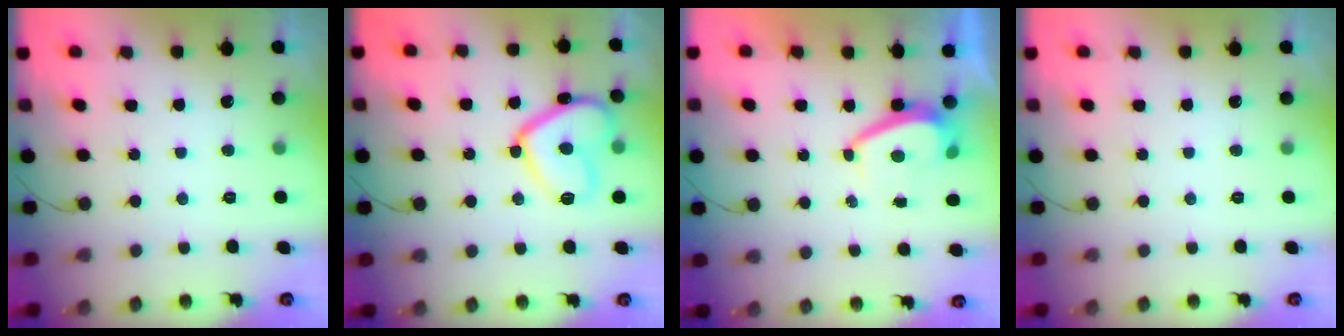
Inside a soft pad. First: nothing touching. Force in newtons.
{"total": 14.1, "press": 14.0, "slide": 1.2}
{"total": 2.8, "press": 2.7, "slide": 0.5}
{"total": 0.0}